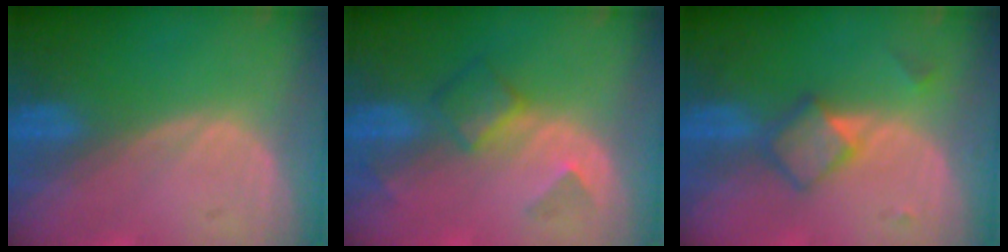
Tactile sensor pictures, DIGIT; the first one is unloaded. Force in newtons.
{"total": 4.9, "press": 4.3, "slide": 2.2}
{"total": 4.7, "press": 4.5, "slide": 1.2}